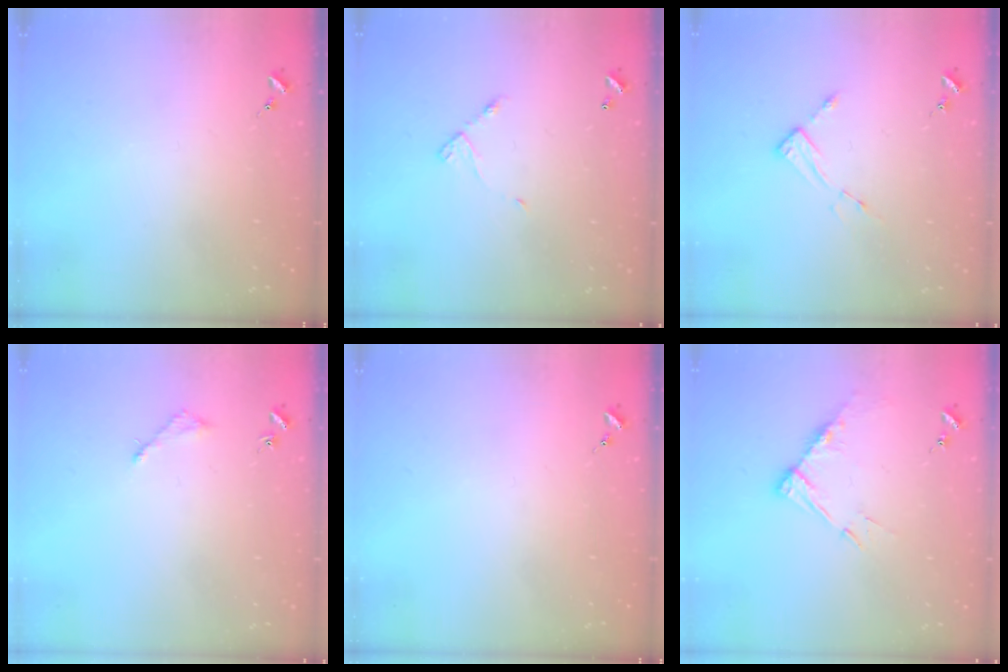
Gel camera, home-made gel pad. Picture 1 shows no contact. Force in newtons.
{"total": 5.5, "press": 5.5, "slide": 0.3}
{"total": 4.4, "press": 4.4, "slide": 0.2}
{"total": 3.0, "press": 3.0, "slide": 0.4}
{"total": 0.0}
{"total": 9.1, "press": 9.1, "slide": 0.7}